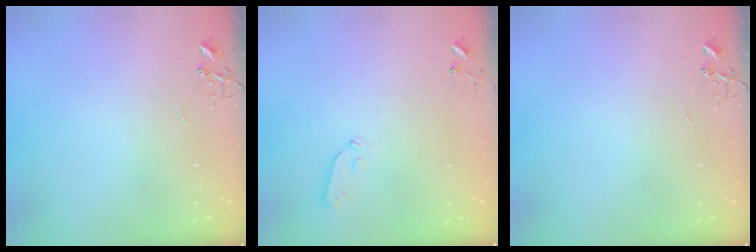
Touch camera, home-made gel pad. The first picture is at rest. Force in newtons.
{"total": 3.6, "press": 3.6, "slide": 0.6}
{"total": 0.0}